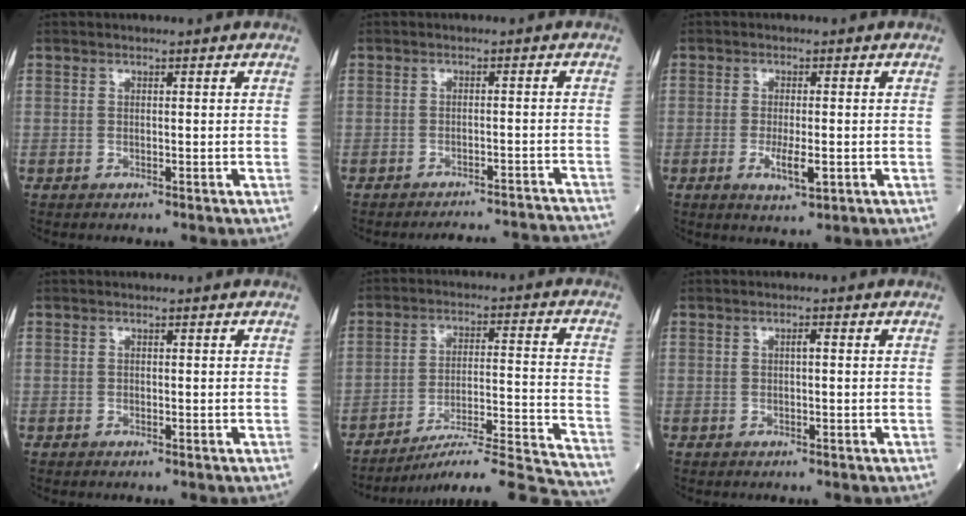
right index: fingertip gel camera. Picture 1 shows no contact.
{"total": 11.4, "force": [-11.3, -0.1, 1.2], "torque": [0.000, 0.007, -0.130]}
{"total": 4.0, "force": [-1.1, 0.8, 3.7], "torque": [-0.072, -0.007, -0.015]}
{"total": 0.0}
{"total": 19.9, "force": [-18.7, -1.2, 6.8], "torque": [-0.059, 0.007, -0.266]}
{"total": 0.9, "force": [0.1, 0.1, 0.9], "torque": [-0.015, 0.002, 0.000]}